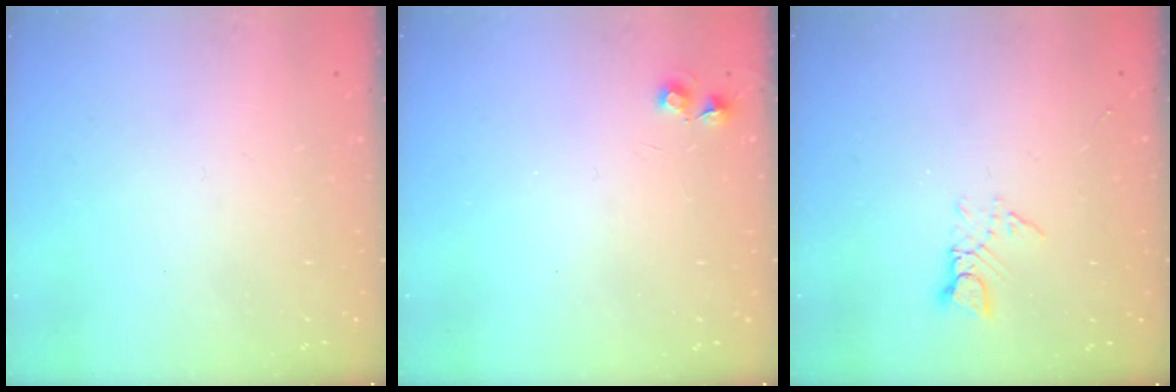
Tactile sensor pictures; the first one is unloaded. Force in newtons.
{"total": 4.8, "press": 4.7, "slide": 0.8}
{"total": 3.2, "press": 3.2, "slide": 0.3}